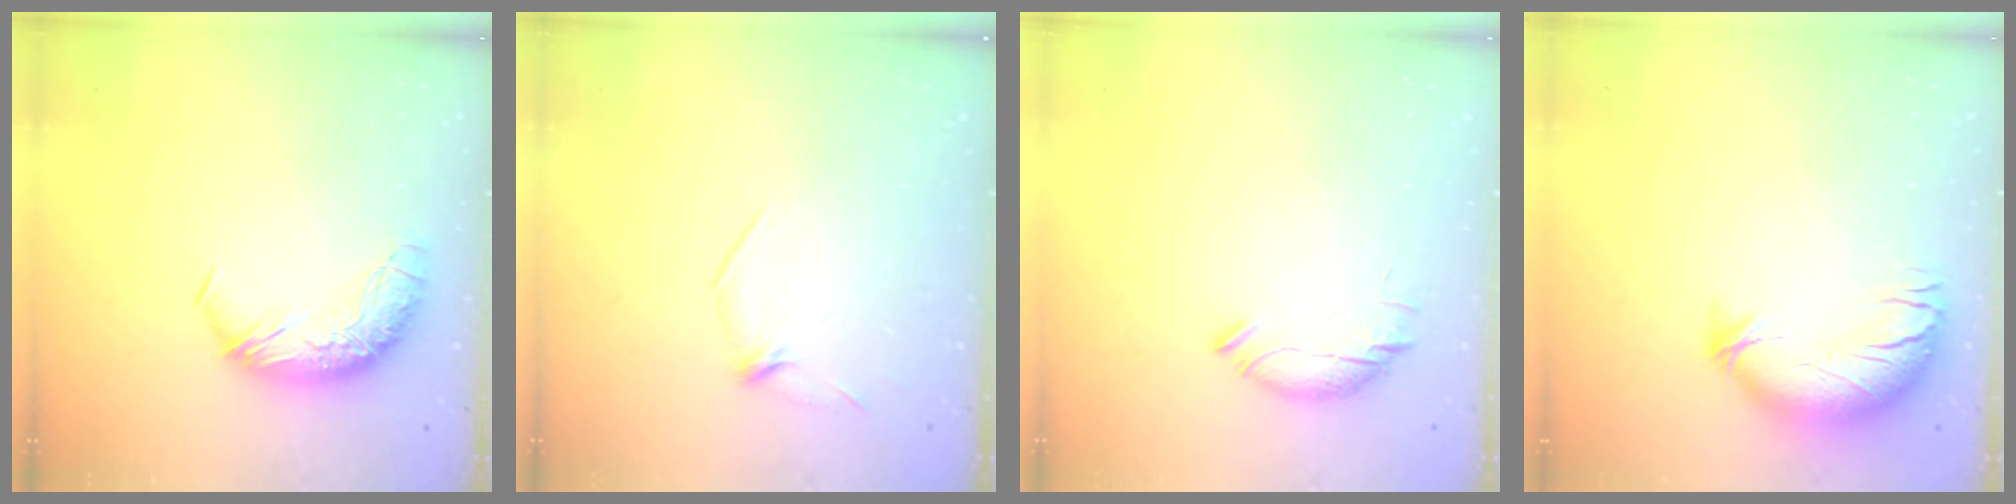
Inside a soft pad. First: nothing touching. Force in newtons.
{"total": 7.0, "press": 6.9, "slide": 0.9}
{"total": 5.6, "press": 5.6, "slide": 0.6}
{"total": 3.6, "press": 2.9, "slide": 2.2}